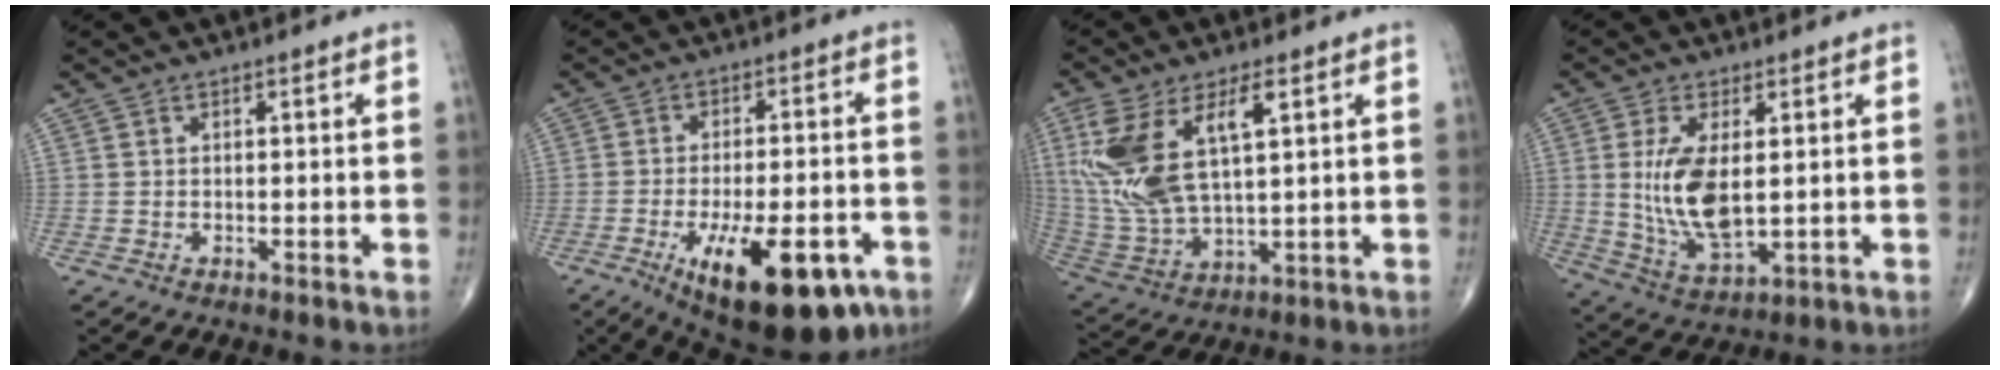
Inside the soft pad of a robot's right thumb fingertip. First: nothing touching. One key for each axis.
{"total": 18.7, "fx": -8.8, "fy": 7.4, "fz": 14.7, "tx": -0.190, "ty": 0.014, "tz": -0.117}
{"total": 16.5, "fx": 5.1, "fy": 7.0, "fz": 14.1, "tx": -0.300, "ty": -0.010, "tz": 0.109}
{"total": 11.7, "fx": 1.1, "fy": 5.4, "fz": 10.3, "tx": -0.201, "ty": -0.018, "tz": 0.033}